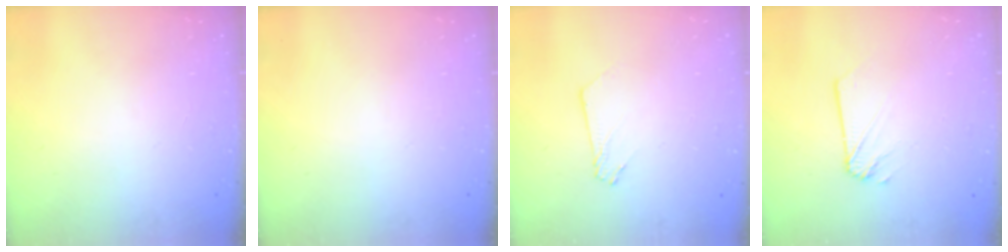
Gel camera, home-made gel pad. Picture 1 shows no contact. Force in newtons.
{"total": 0.0}
{"total": 2.5, "press": 2.5, "slide": 0.2}
{"total": 1.7, "press": 1.7, "slide": 0.2}